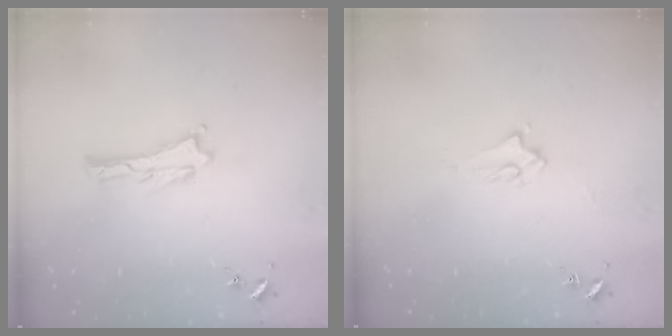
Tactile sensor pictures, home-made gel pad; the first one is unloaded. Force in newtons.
{"total": 1.9, "press": 1.9, "slide": 0.3}